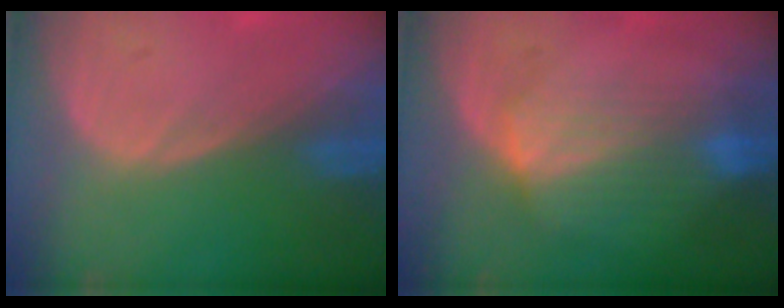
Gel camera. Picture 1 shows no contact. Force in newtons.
{"total": 7.1, "press": 6.4, "slide": 3.1}